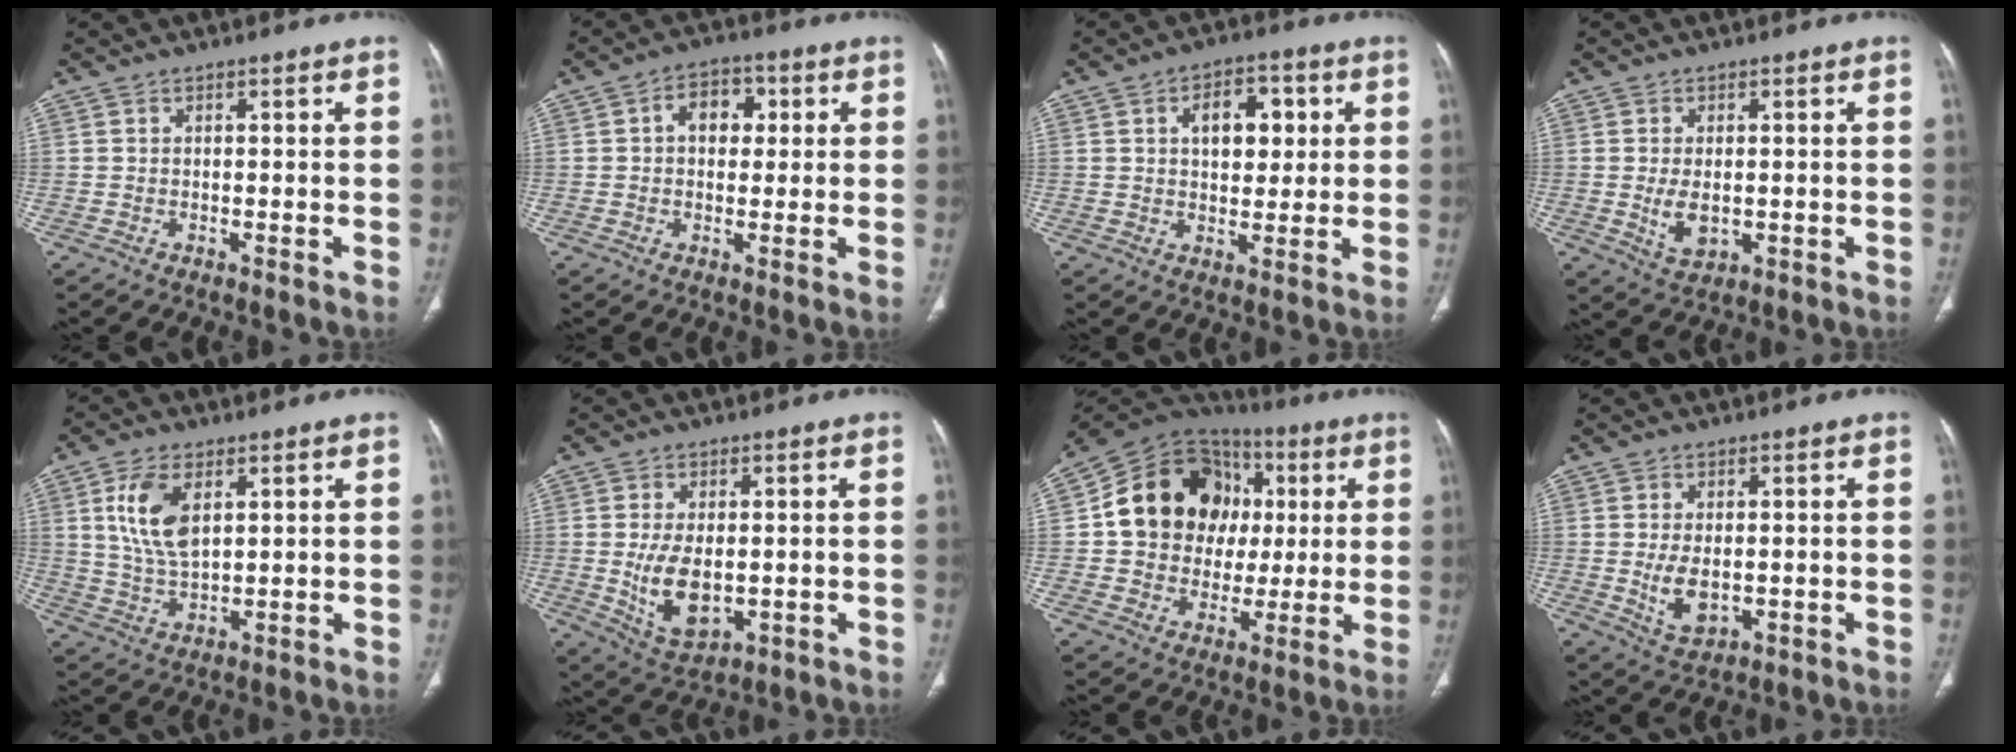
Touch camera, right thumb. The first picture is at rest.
{"total": 6.7, "force": [1.3, 4.7, 4.5], "torque": [-0.041, 0.011, 0.013]}
{"total": 9.0, "force": [2.3, 5.6, 6.7], "torque": [-0.061, 0.001, 0.035]}
{"total": 5.1, "force": [-0.4, 3.0, 4.1], "torque": [-0.071, -0.010, 0.002]}
{"total": 9.6, "force": [3.1, 5.1, 7.6], "torque": [-0.145, -0.011, 0.065]}
{"total": 9.8, "force": [-0.7, 5.6, 8.0], "torque": [-0.135, -0.014, 0.005]}
{"total": 19.8, "force": [2.9, 16.4, 10.6], "torque": [-0.130, 0.034, 0.053]}
{"total": 6.4, "force": [-0.5, 3.8, 5.1], "torque": [-0.087, -0.012, 0.003]}